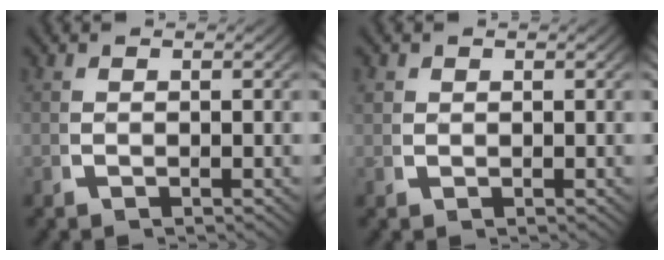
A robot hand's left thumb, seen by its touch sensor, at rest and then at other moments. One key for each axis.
{"total": 1.0, "fx": 0.6, "fy": 0.7, "fz": 0.2, "tx": -0.008, "ty": -0.005, "tz": 0.018}